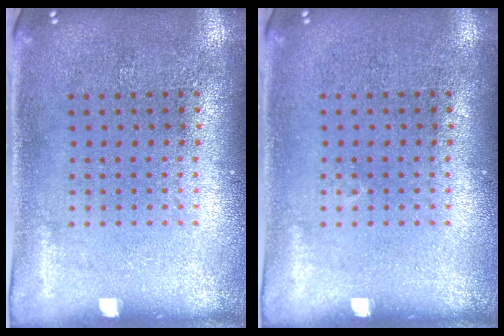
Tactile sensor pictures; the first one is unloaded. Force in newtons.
{"total": 0.0}